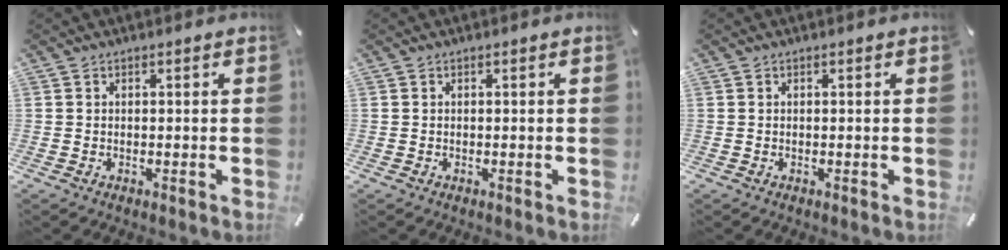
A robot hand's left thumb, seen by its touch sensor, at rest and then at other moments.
{"total": 0.0}
{"total": 0.0}